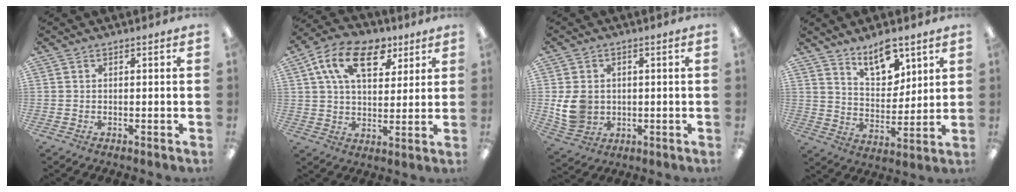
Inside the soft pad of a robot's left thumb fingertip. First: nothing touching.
{"total": 15.8, "force": [7.4, 9.4, 10.3], "torque": [-0.164, -0.010, 0.130]}
{"total": 7.6, "force": [0.1, 6.6, 3.8], "torque": [-0.079, 0.009, 0.004]}
{"total": 11.0, "force": [7.9, 5.3, 5.5], "torque": [-0.082, -0.041, 0.142]}